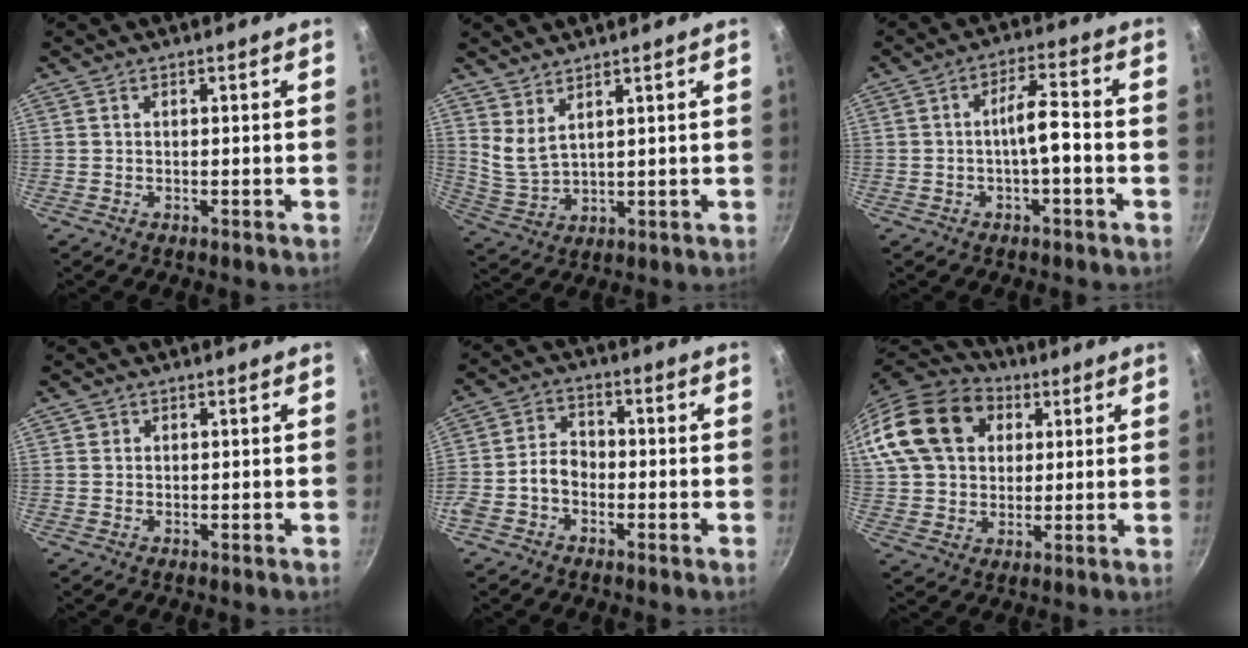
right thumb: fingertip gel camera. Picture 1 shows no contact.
{"total": 4.9, "force": [3.5, 1.6, 3.0], "torque": [-0.054, -0.038, 0.078]}
{"total": 5.5, "force": [-1.7, 1.4, 5.1], "torque": [-0.090, 0.030, -0.029]}
{"total": 0.7, "force": [0.2, 0.6, 0.1], "torque": [0.004, 0.002, 0.002]}
{"total": 5.9, "force": [-2.2, 4.3, 3.2], "torque": [-0.045, 0.030, -0.053]}
{"total": 20.8, "force": [6.7, 15.6, 11.9], "torque": [-0.226, 0.018, 0.113]}